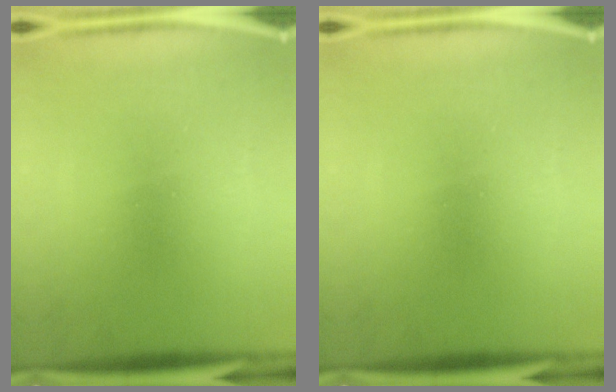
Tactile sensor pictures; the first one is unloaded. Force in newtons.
{"total": 0.0}